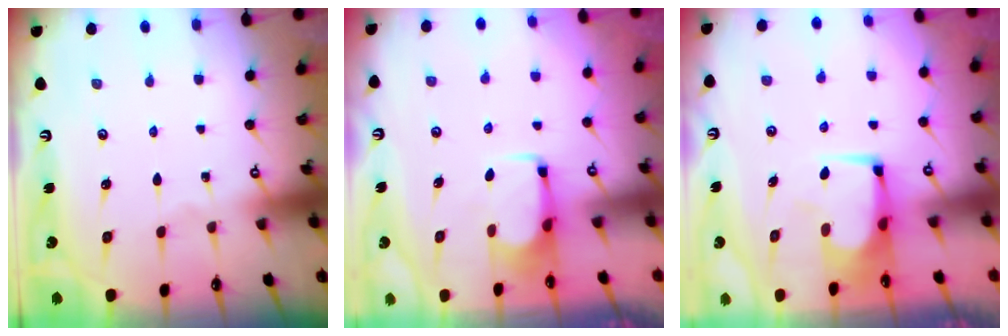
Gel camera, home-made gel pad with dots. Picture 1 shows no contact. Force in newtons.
{"total": 2.8, "press": 2.8, "slide": 0.5}
{"total": 1.3, "press": 1.2, "slide": 0.2}